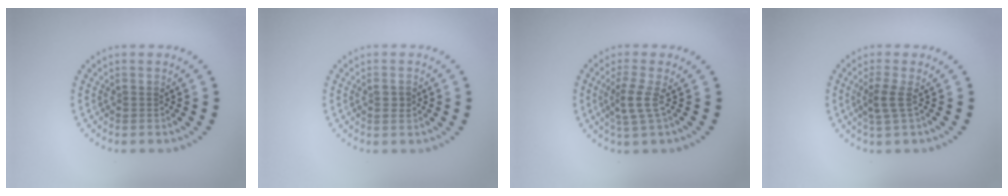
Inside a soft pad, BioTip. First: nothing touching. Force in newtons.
{"total": 1.2, "press": 1.1, "slide": 0.3}
{"total": 2.3, "press": 1.6, "slide": 1.7}
{"total": 1.9, "press": 1.2, "slide": 1.5}